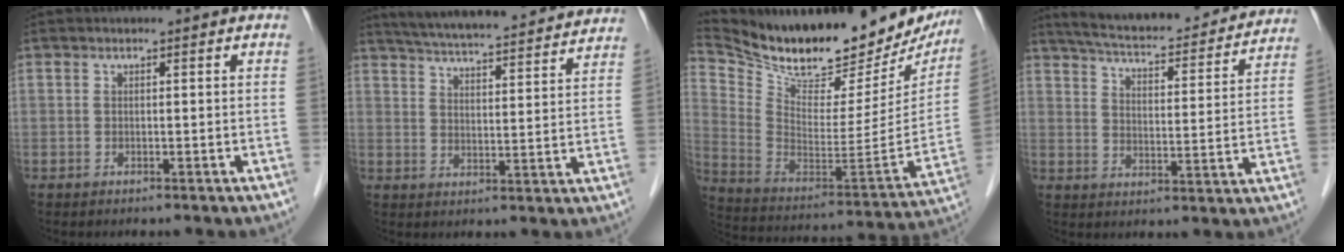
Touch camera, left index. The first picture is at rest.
{"total": 25.4, "force": [23.5, 2.7, 9.2], "torque": [-0.152, -0.008, 0.307]}
{"total": 30.4, "force": [25.8, 9.2, 13.2], "torque": [-0.243, -0.040, 0.373]}
{"total": 24.1, "force": [22.0, 4.2, 9.0], "torque": [-0.142, -0.013, 0.285]}